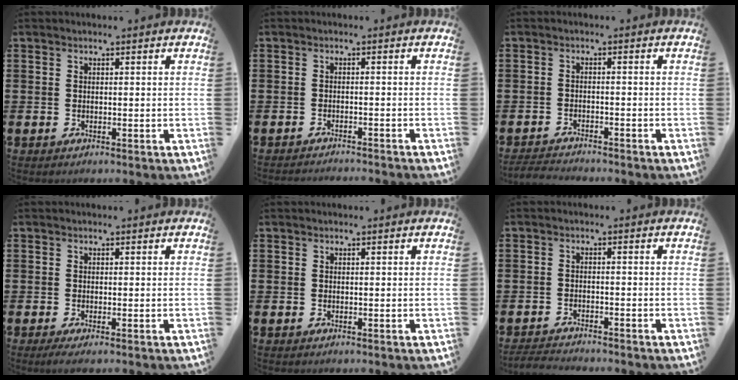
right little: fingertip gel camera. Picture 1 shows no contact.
{"total": 1.0, "force": [-1.0, -0.2, 0.0], "torque": [0.000, 0.002, -0.021]}
{"total": 1.9, "force": [-1.9, 0.0, 0.0], "torque": [-0.004, 0.003, -0.040]}
{"total": 0.7, "force": [0.0, 0.1, 0.7], "torque": [-0.012, -0.001, 0.000]}
{"total": 0.0}
{"total": 1.9, "force": [-1.9, 0.0, 0.1], "torque": [-0.004, 0.004, -0.040]}